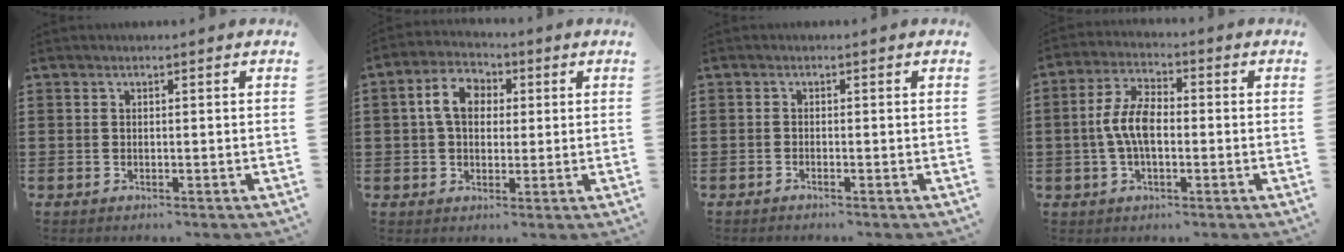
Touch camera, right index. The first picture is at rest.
{"total": 6.7, "force": [1.3, 4.7, 4.6], "torque": [-0.102, 0.021, 0.021]}
{"total": 0.7, "force": [-0.7, -0.1, 0.2], "torque": [-0.005, -0.004, -0.013]}
{"total": 6.7, "force": [-0.7, 3.2, 5.8], "torque": [-0.133, 0.000, -0.019]}